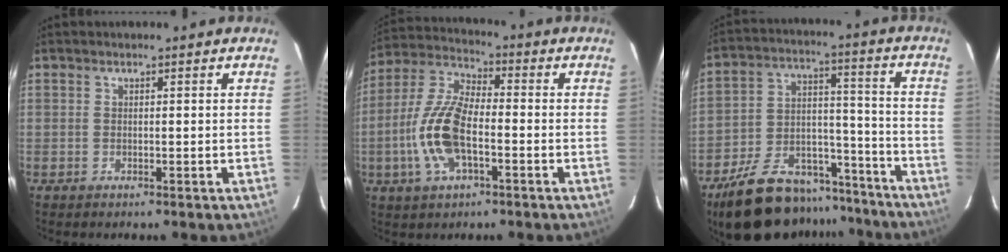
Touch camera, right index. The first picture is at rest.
{"total": 13.3, "force": [-3.5, 5.6, 11.5], "torque": [-0.251, 0.004, -0.072]}
{"total": 21.8, "force": [-17.7, 9.7, 8.2], "torque": [-0.167, 0.048, -0.247]}